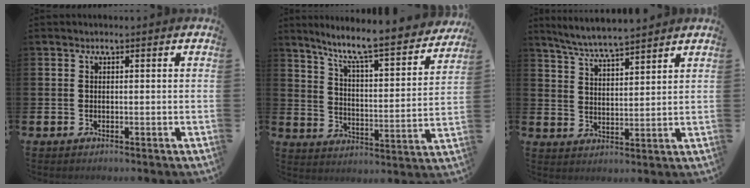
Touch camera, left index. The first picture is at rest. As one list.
[{"total": 8.1, "force": [7.2, 0.6, 3.7], "torque": [-0.091, -0.062, 0.114]}, {"total": 5.9, "force": [5.7, 0.1, 1.5], "torque": [-0.049, -0.030, 0.102]}]